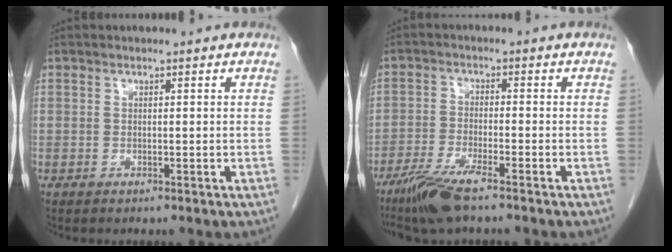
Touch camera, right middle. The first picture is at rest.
{"total": 7.3, "force": [-5.2, 0.6, 5.1], "torque": [-0.103, -0.020, -0.100]}